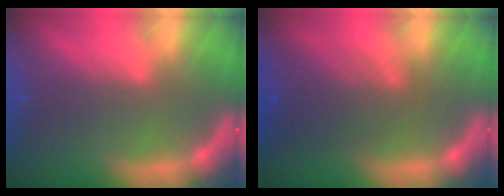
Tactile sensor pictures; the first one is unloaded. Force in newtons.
{"total": 5.1}